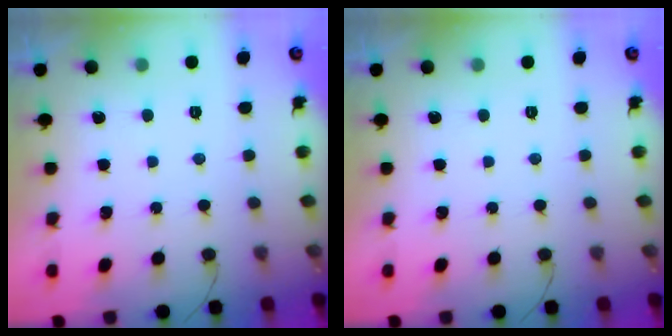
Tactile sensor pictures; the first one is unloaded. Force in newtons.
{"total": 0.0}